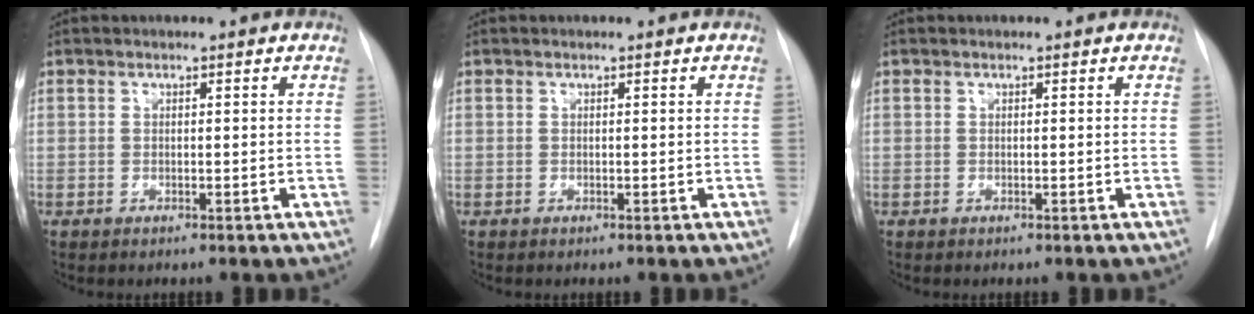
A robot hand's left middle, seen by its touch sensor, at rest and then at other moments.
{"total": 0.0}
{"total": 0.0}